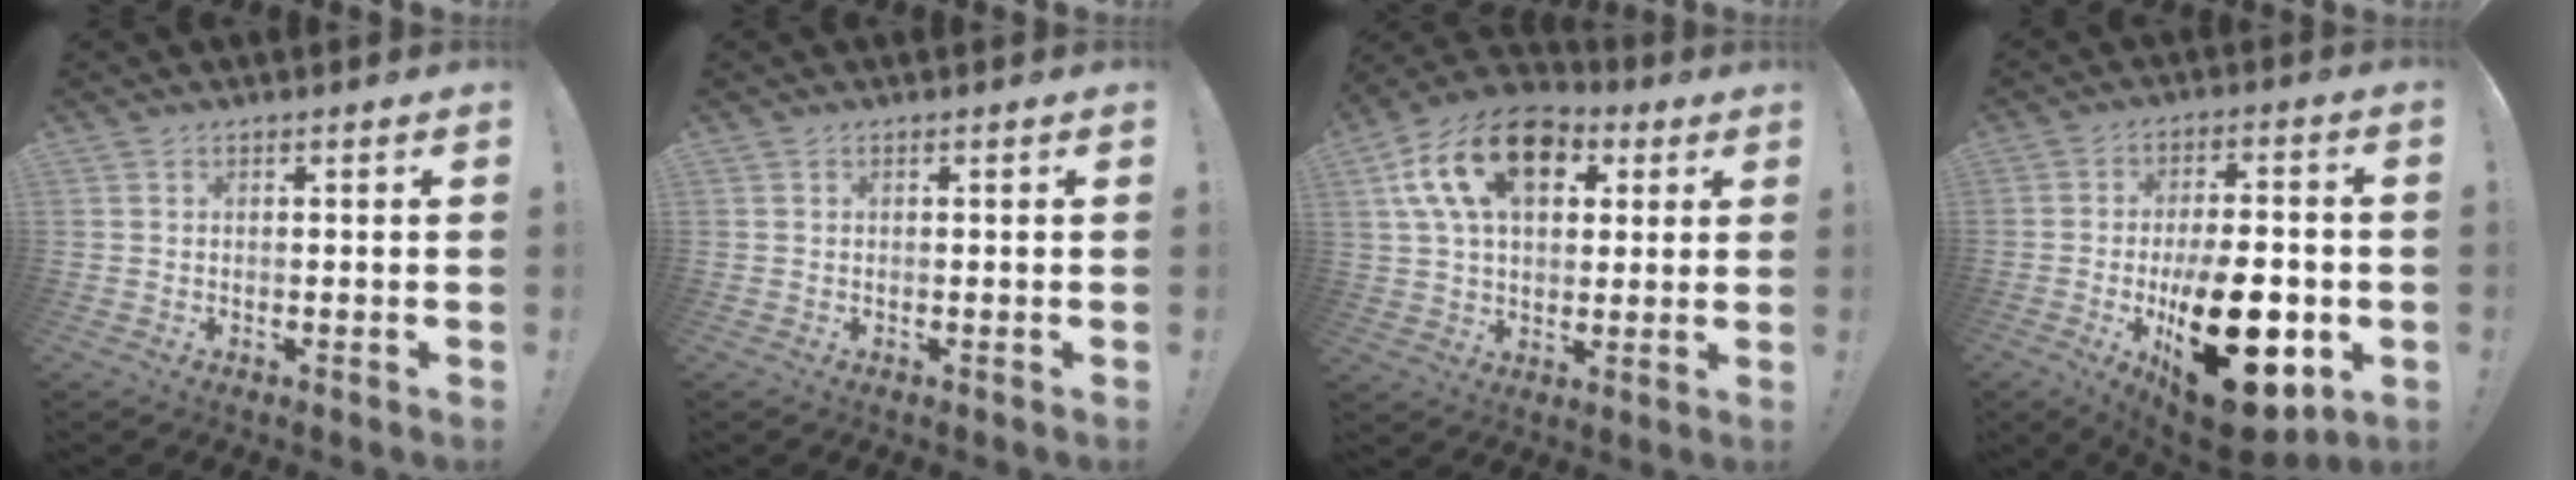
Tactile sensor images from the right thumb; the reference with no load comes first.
{"total": 0.0}
{"total": 19.7, "force": [7.5, 12.5, 13.3], "torque": [-0.230, -0.018, 0.134]}
{"total": 26.0, "force": [-7.0, 12.0, 21.9], "torque": [-0.351, 0.037, -0.094]}